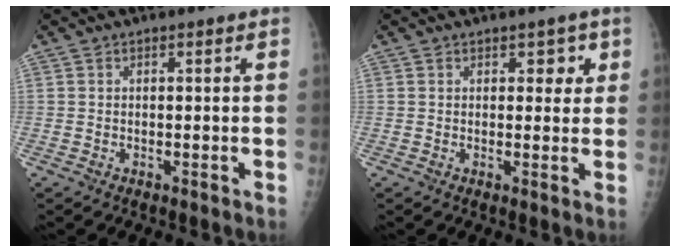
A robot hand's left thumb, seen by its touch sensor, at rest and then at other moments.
{"total": 3.2, "force": [1.4, 2.0, 2.0], "torque": [0.009, -0.002, 0.015]}